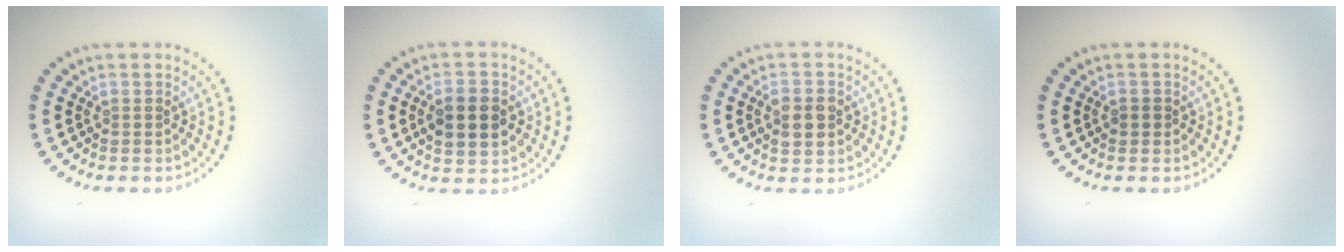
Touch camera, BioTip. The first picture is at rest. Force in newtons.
{"total": 4.1, "press": 4.1, "slide": 0.3}
{"total": 2.9, "press": 2.9, "slide": 0.3}
{"total": 0.8, "press": 0.7, "slide": 0.1}